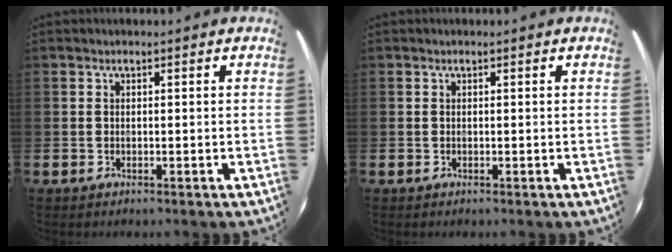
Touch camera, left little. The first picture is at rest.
{"total": 0.0}